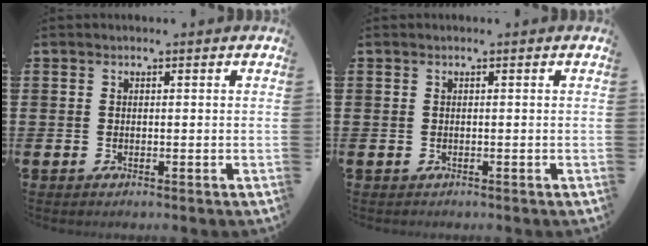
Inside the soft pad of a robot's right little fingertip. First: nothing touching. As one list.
[{"total": 0.0}]